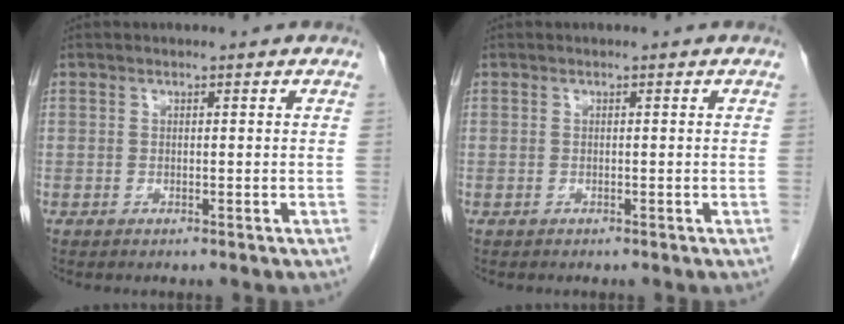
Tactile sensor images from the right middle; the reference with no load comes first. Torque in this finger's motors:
{"motor_torque": [-0.06, -0.08, -0.04, 0.01]}